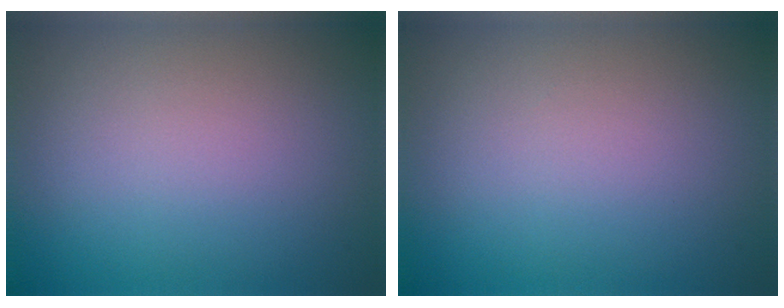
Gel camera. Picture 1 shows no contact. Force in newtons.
{"total": 0.0}